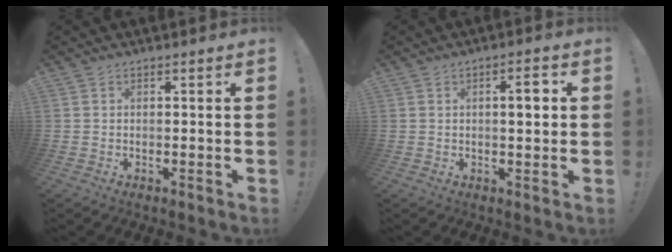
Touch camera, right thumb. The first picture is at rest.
{"total": 4.5, "force": [0.6, 1.1, 4.3], "torque": [-0.059, -0.001, 0.002]}